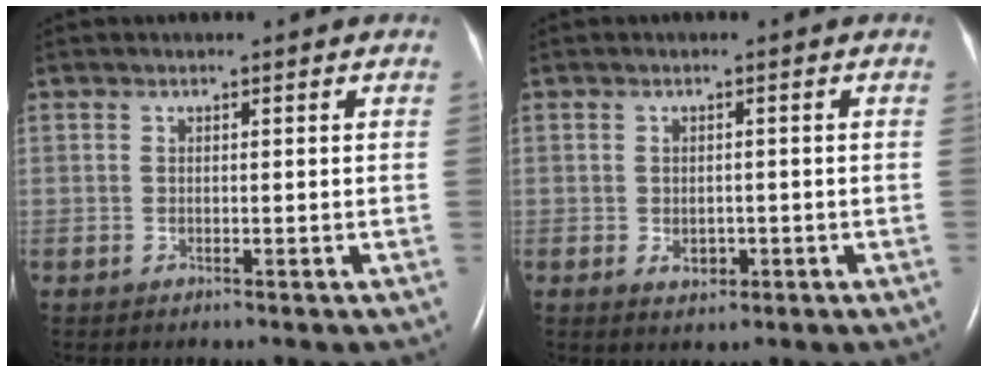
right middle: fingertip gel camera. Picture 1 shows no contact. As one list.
[{"total": 2.2, "force": [-0.6, 1.6, 1.3], "torque": [-0.018, 0.002, 0.000]}]